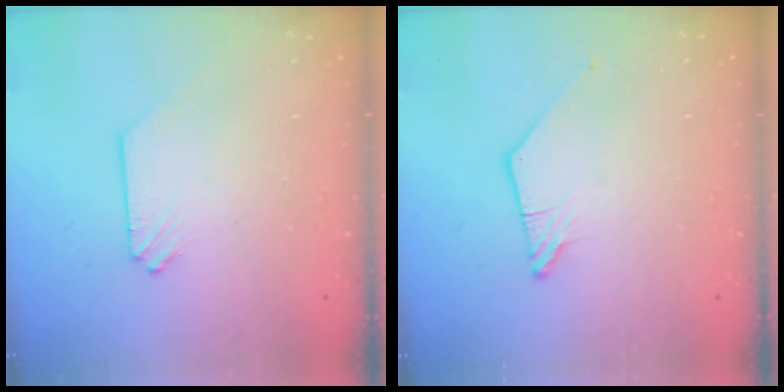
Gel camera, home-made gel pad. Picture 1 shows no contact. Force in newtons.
{"total": 0.7, "press": 0.7, "slide": 0.2}